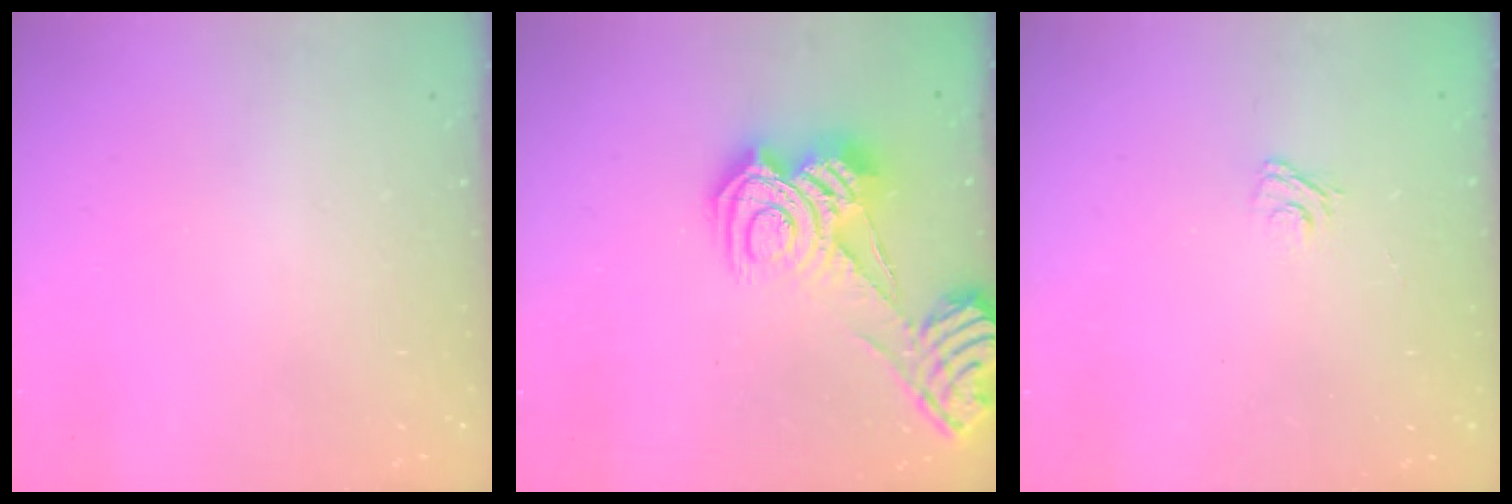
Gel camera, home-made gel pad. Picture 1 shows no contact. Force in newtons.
{"total": 12.3, "press": 12.2, "slide": 1.2}
{"total": 2.9, "press": 2.6, "slide": 1.2}